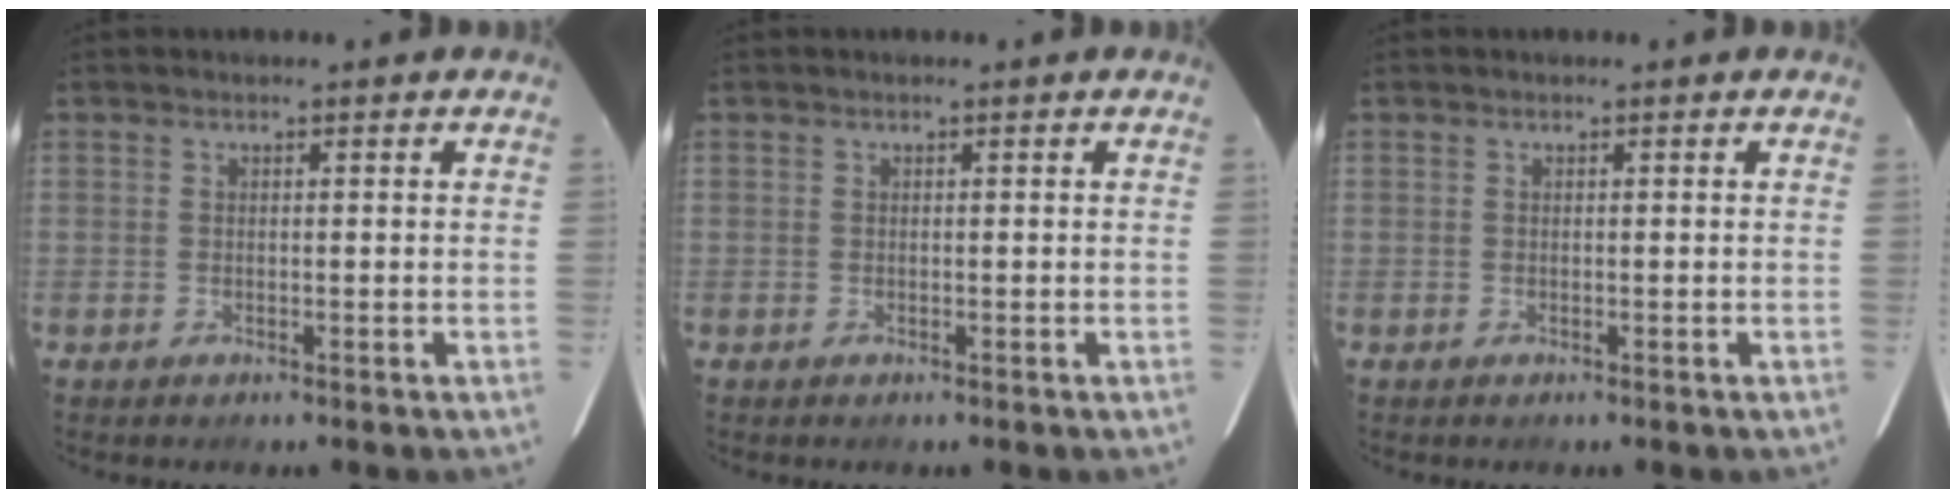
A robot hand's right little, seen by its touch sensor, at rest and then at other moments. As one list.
[{"total": 0.0}, {"total": 0.0}]